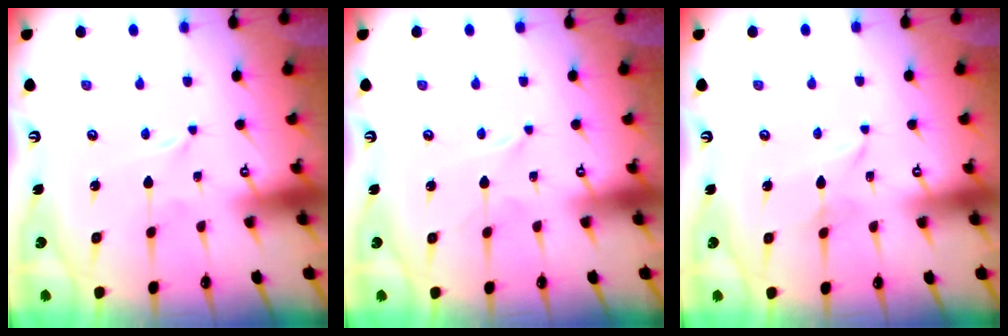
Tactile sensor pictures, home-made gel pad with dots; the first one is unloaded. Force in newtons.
{"total": 1.7, "press": 1.7, "slide": 0.2}
{"total": 2.6, "press": 2.6, "slide": 0.3}